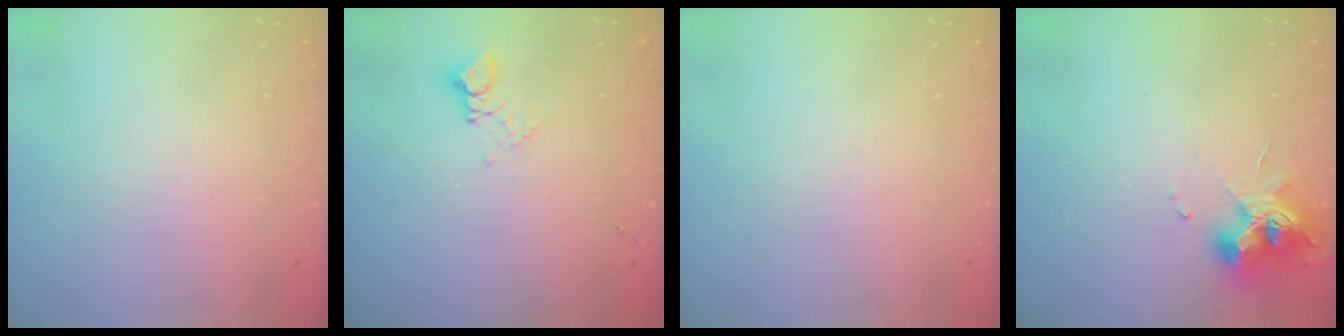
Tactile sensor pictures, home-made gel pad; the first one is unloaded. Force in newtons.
{"total": 2.9, "press": 2.9, "slide": 0.4}
{"total": 0.0}
{"total": 11.2, "press": 11.1, "slide": 0.6}